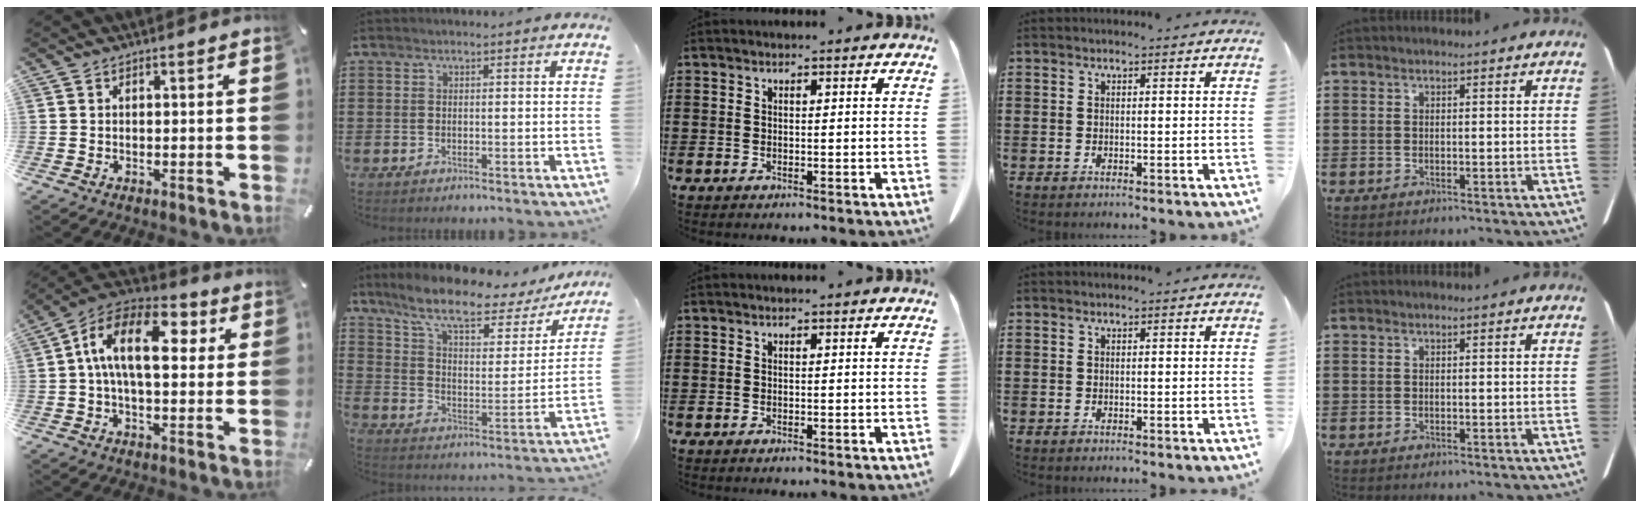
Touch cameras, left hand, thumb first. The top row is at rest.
{"thumb": {"total": 15.7, "force": [2.8, 8.8, 12.7], "torque": [-0.238, 0.002, 0.045]}, "index": {"total": 10.0, "force": [7.8, 2.2, 5.9], "torque": [-0.136, -0.040, 0.129]}}